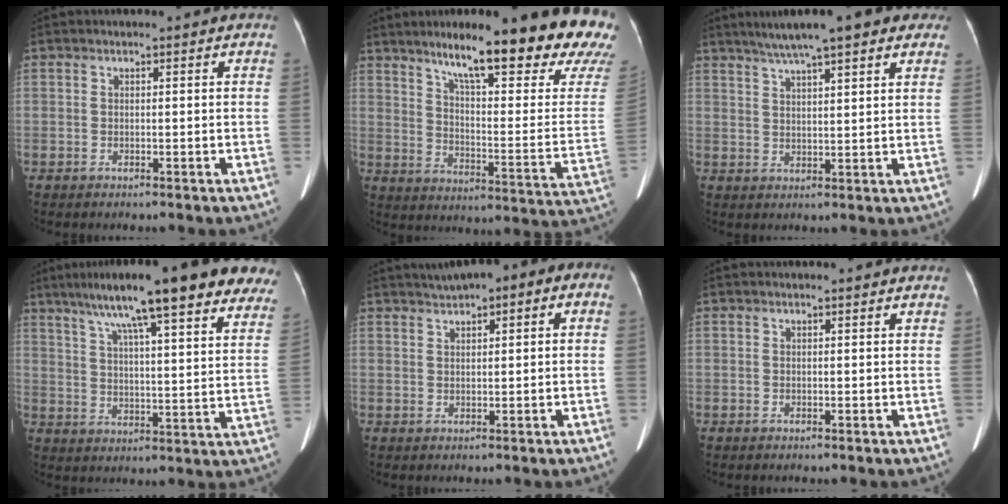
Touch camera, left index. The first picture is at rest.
{"total": 25.5, "force": [19.4, 2.7, 16.2], "torque": [-0.217, -0.047, 0.253]}
{"total": 12.8, "force": [9.6, 2.2, 8.2], "torque": [-0.126, 0.038, 0.135]}
{"total": 23.8, "force": [17.4, 3.2, 15.9], "torque": [-0.240, 0.042, 0.228]}
{"total": 7.0, "force": [3.5, 2.4, 5.6], "torque": [-0.079, 0.039, 0.046]}
{"total": 0.0}